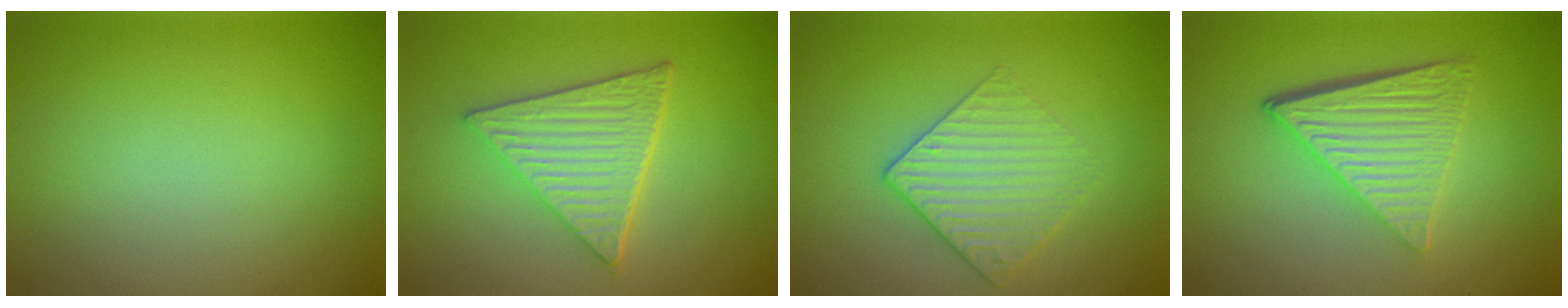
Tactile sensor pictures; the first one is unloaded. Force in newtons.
{"total": 6.0, "press": 4.5, "slide": 4.0}
{"total": 3.0, "press": 2.6, "slide": 1.6}
{"total": 6.1, "press": 4.1, "slide": 4.4}